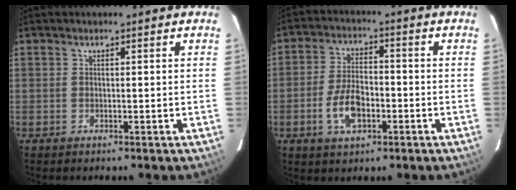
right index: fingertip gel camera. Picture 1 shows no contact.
{"total": 8.2, "force": [-3.0, 4.3, 6.3], "torque": [-0.130, 0.005, -0.051]}